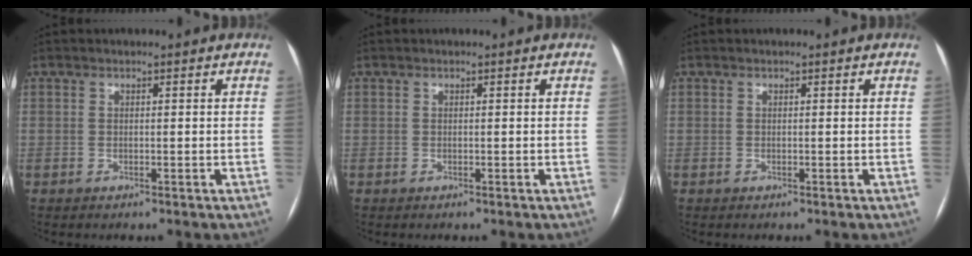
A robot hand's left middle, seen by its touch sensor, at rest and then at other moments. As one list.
[{"total": 0.0}, {"total": 0.0}]